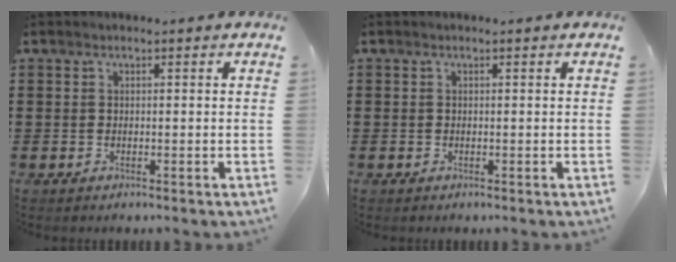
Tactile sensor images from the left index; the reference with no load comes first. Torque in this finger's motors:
{"motor_torque": [-2.05, 0.09, -1.05, -0.21]}